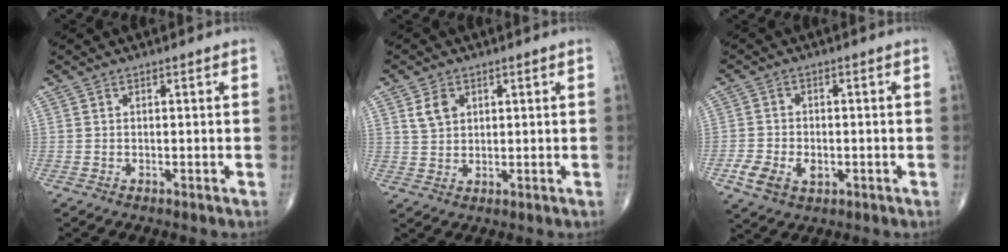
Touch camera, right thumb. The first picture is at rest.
{"total": 4.1, "force": [1.8, 3.0, 2.2], "torque": [-0.028, -0.007, 0.038]}
{"total": 6.9, "force": [-2.4, 4.8, 4.4], "torque": [-0.081, 0.011, -0.037]}